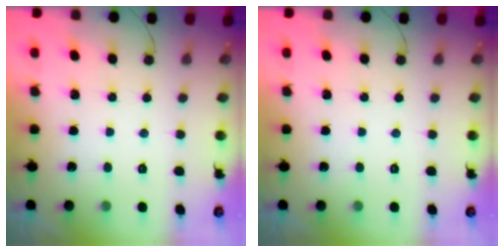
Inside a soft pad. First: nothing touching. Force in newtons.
{"total": 0.0}